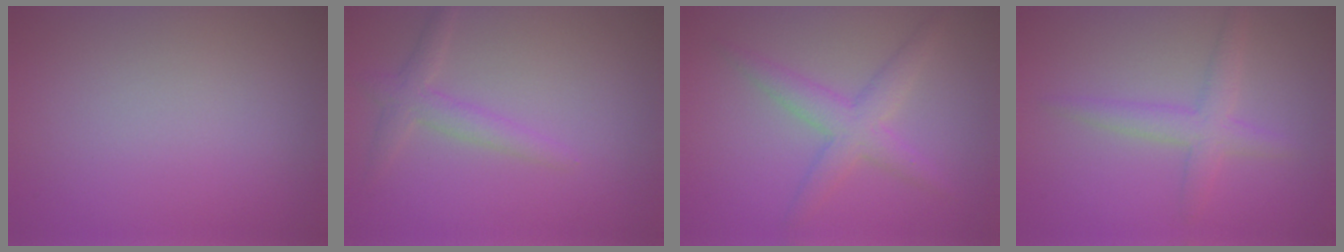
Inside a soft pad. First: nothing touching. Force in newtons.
{"total": 2.2, "press": 2.2, "slide": 0.1}
{"total": 3.5, "press": 3.5, "slide": 0.1}
{"total": 2.7, "press": 2.7, "slide": 0.1}